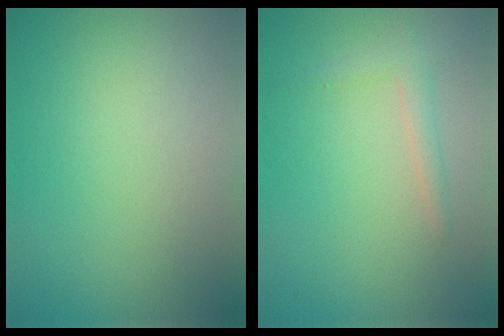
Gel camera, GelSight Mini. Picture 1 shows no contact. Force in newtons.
{"total": 1.6, "press": 1.6, "slide": 0.0}